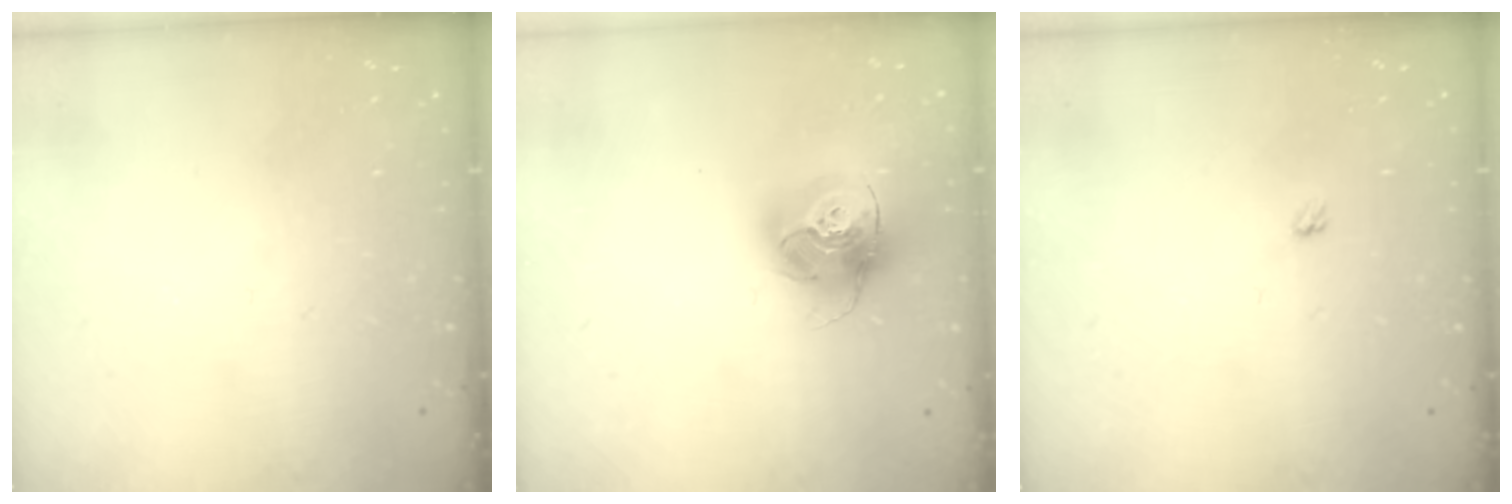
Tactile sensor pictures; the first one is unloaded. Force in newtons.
{"total": 17.2, "press": 17.1, "slide": 2.0}
{"total": 2.4, "press": 2.4, "slide": 0.4}